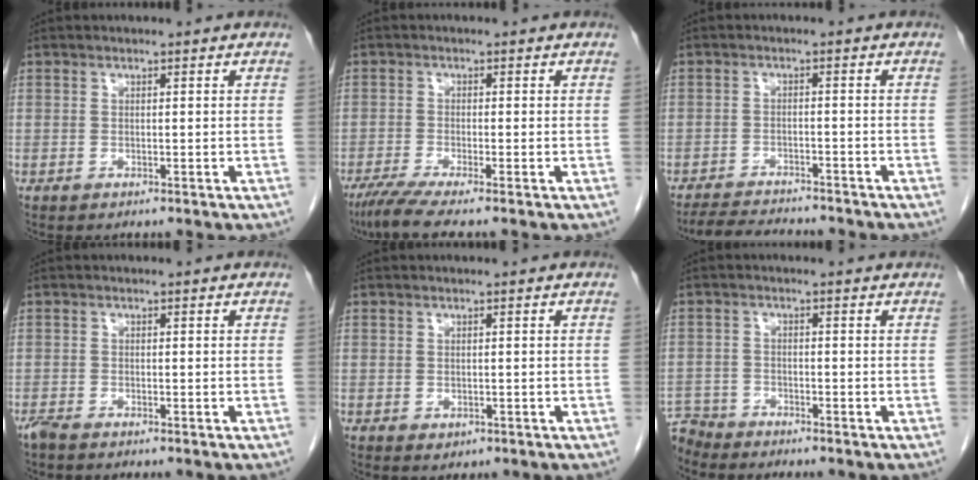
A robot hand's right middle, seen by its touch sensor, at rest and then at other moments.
{"total": 4.9, "force": [-3.7, -0.5, 3.2], "torque": [-0.058, -0.016, -0.072]}
{"total": 8.5, "force": [-7.9, 1.3, 2.8], "torque": [-0.042, -0.008, -0.119]}
{"total": 1.2, "force": [-1.1, 0.1, 0.5], "torque": [-0.018, -0.004, -0.022]}
{"total": 0.9, "force": [-0.3, 0.7, 0.5], "torque": [-0.007, 0.000, 0.002]}
{"total": 3.6, "force": [-3.5, 0.8, -0.5], "torque": [0.019, -0.006, -0.064]}